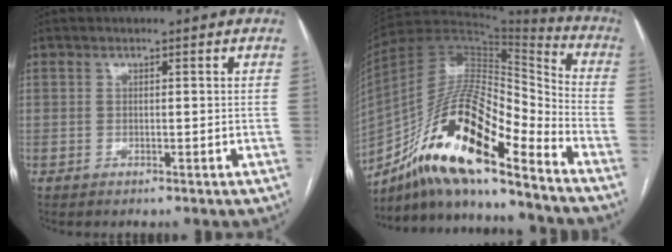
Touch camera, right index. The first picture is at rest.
{"total": 20.8, "force": [-13.5, 3.8, 15.3], "torque": [-0.301, 0.002, -0.242]}